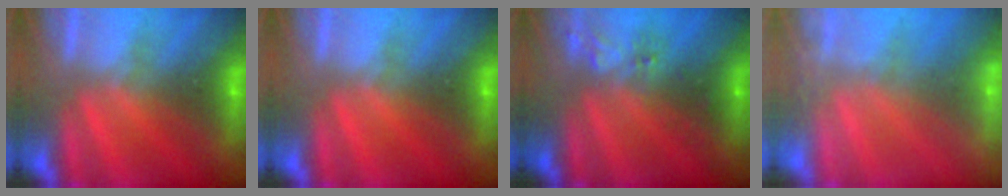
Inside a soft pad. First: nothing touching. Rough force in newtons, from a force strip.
{"total": 0.0}
{"total": 2.6}
{"total": 2.4}